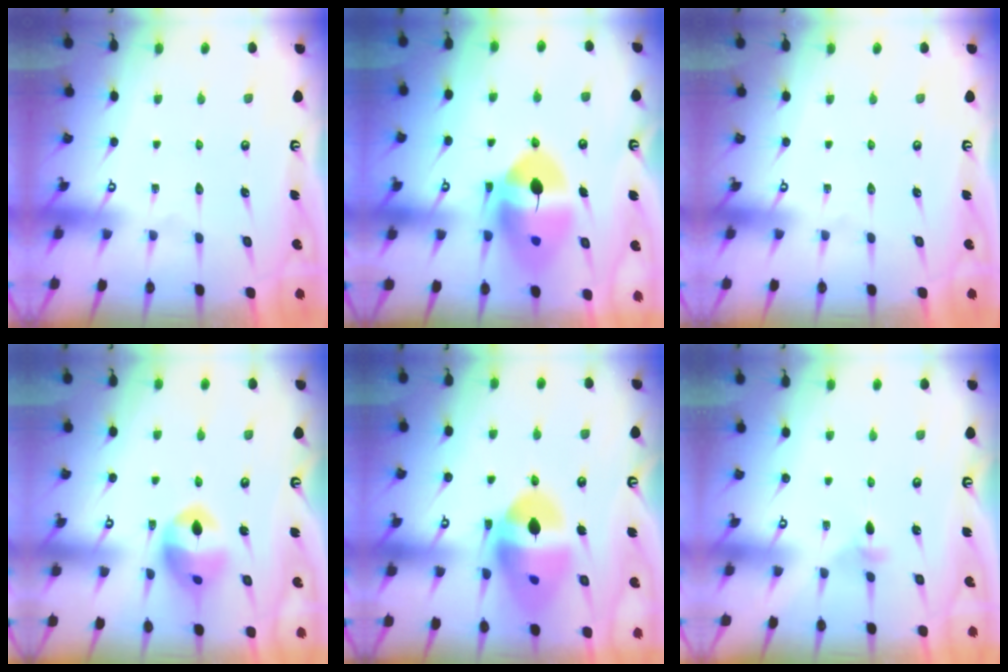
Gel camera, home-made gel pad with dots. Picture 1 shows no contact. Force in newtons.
{"total": 15.4, "press": 15.2, "slide": 2.4}
{"total": 0.0}
{"total": 12.2, "press": 12.1, "slide": 1.4}
{"total": 18.1, "press": 17.9, "slide": 2.5}
{"total": 3.1, "press": 3.0, "slide": 0.6}